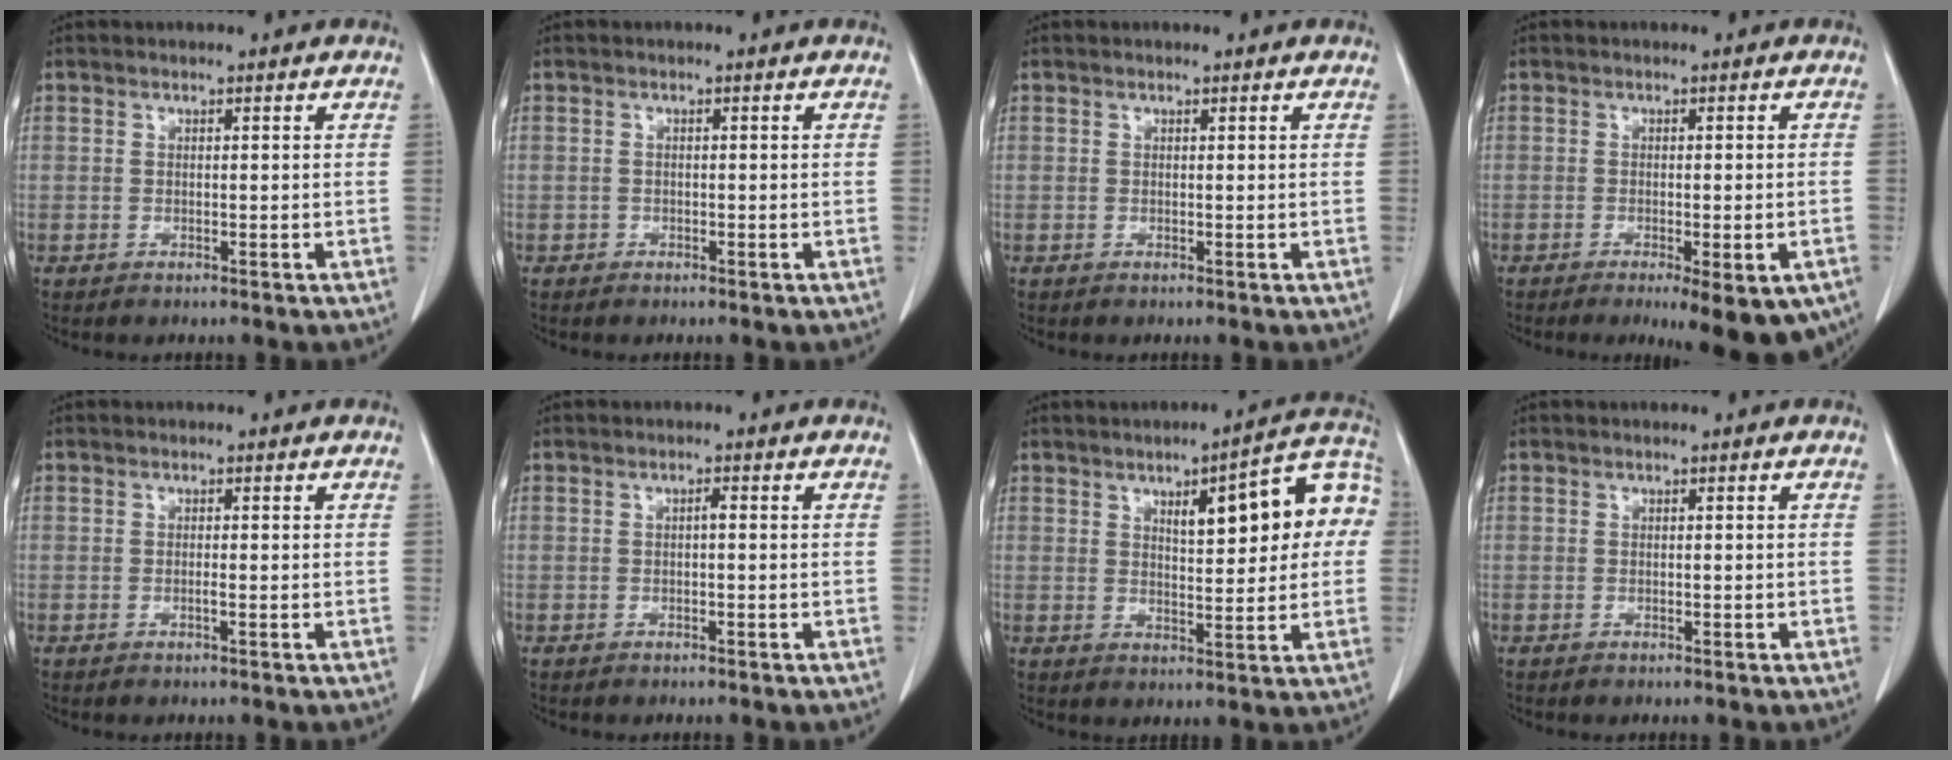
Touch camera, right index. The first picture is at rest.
{"total": 0.6, "force": [-0.4, 0.5, -0.1], "torque": [-0.005, 0.002, -0.009]}
{"total": 0.0}
{"total": 10.0, "force": [-6.3, 2.5, 7.4], "torque": [-0.061, -0.012, -0.082]}
{"total": 0.6, "force": [-0.2, 0.0, 0.5], "torque": [-0.011, 0.000, -0.003]}
{"total": 0.7, "force": [0.0, 0.1, 0.7], "torque": [-0.011, 0.002, -0.001]}
{"total": 13.4, "force": [3.3, 3.5, 12.5], "torque": [-0.160, 0.036, 0.044]}
{"total": 0.0}